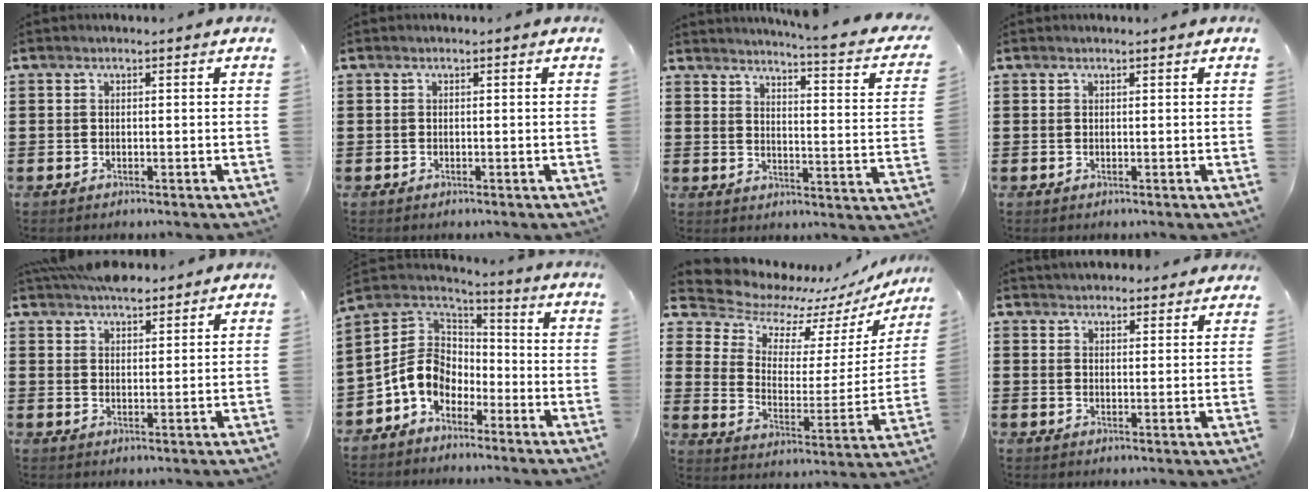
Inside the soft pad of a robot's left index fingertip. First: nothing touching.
{"total": 0.0}
{"total": 4.1, "force": [3.6, -0.8, 1.8], "torque": [-0.040, -0.040, 0.047]}
{"total": 0.0}
{"total": 4.5, "force": [4.2, 1.2, 1.1], "torque": [-0.032, -0.006, 0.082]}
{"total": 8.6, "force": [-3.5, 6.8, 3.8], "torque": [-0.113, 0.009, -0.073]}
{"total": 8.9, "force": [8.2, 3.1, 1.8], "torque": [-0.068, -0.072, 0.139]}
{"total": 3.0, "force": [3.0, 0.4, -0.3], "torque": [-0.003, -0.007, 0.056]}